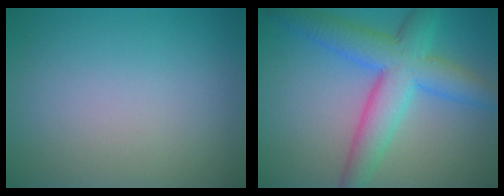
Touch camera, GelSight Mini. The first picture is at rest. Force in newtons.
{"total": 7.4, "press": 7.4, "slide": 0.3}